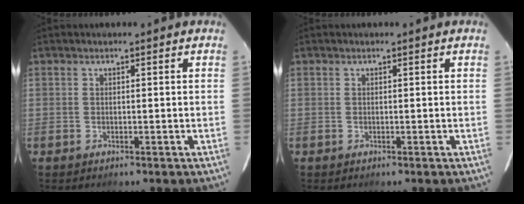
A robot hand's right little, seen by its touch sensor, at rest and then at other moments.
{"total": 0.0}